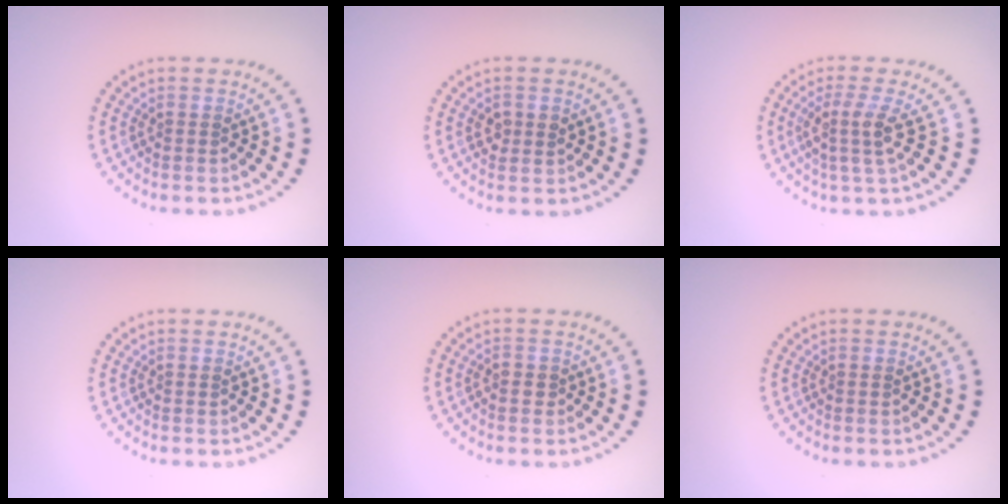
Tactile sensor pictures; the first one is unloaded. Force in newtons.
{"total": 1.6, "press": 1.5, "slide": 0.1}
{"total": 2.8, "press": 2.1, "slide": 1.8}
{"total": 0.0}
{"total": 0.8, "press": 0.8, "slide": 0.3}
{"total": 0.0}